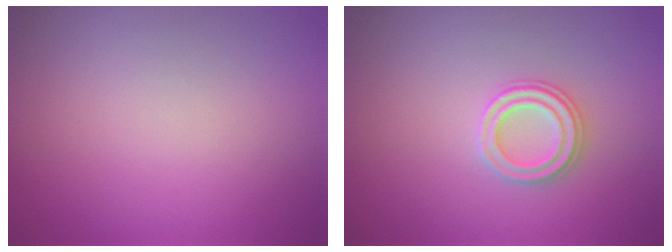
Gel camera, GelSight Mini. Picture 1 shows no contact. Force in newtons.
{"total": 2.4, "press": 2.3, "slide": 0.6}